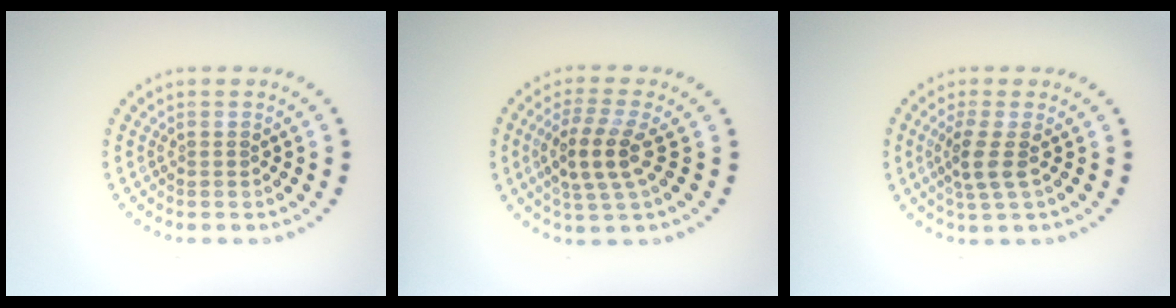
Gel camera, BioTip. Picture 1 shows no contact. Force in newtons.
{"total": 3.8, "press": 3.4, "slide": 1.8}
{"total": 2.5, "press": 2.0, "slide": 1.6}